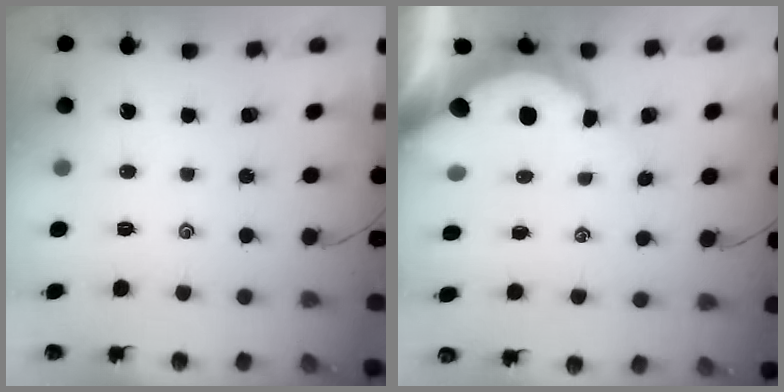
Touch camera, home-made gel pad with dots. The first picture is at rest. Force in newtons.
{"total": 7.7, "press": 7.7, "slide": 0.8}